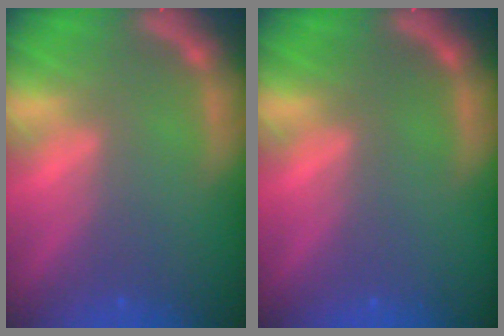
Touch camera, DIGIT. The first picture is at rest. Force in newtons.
{"total": 0.0}